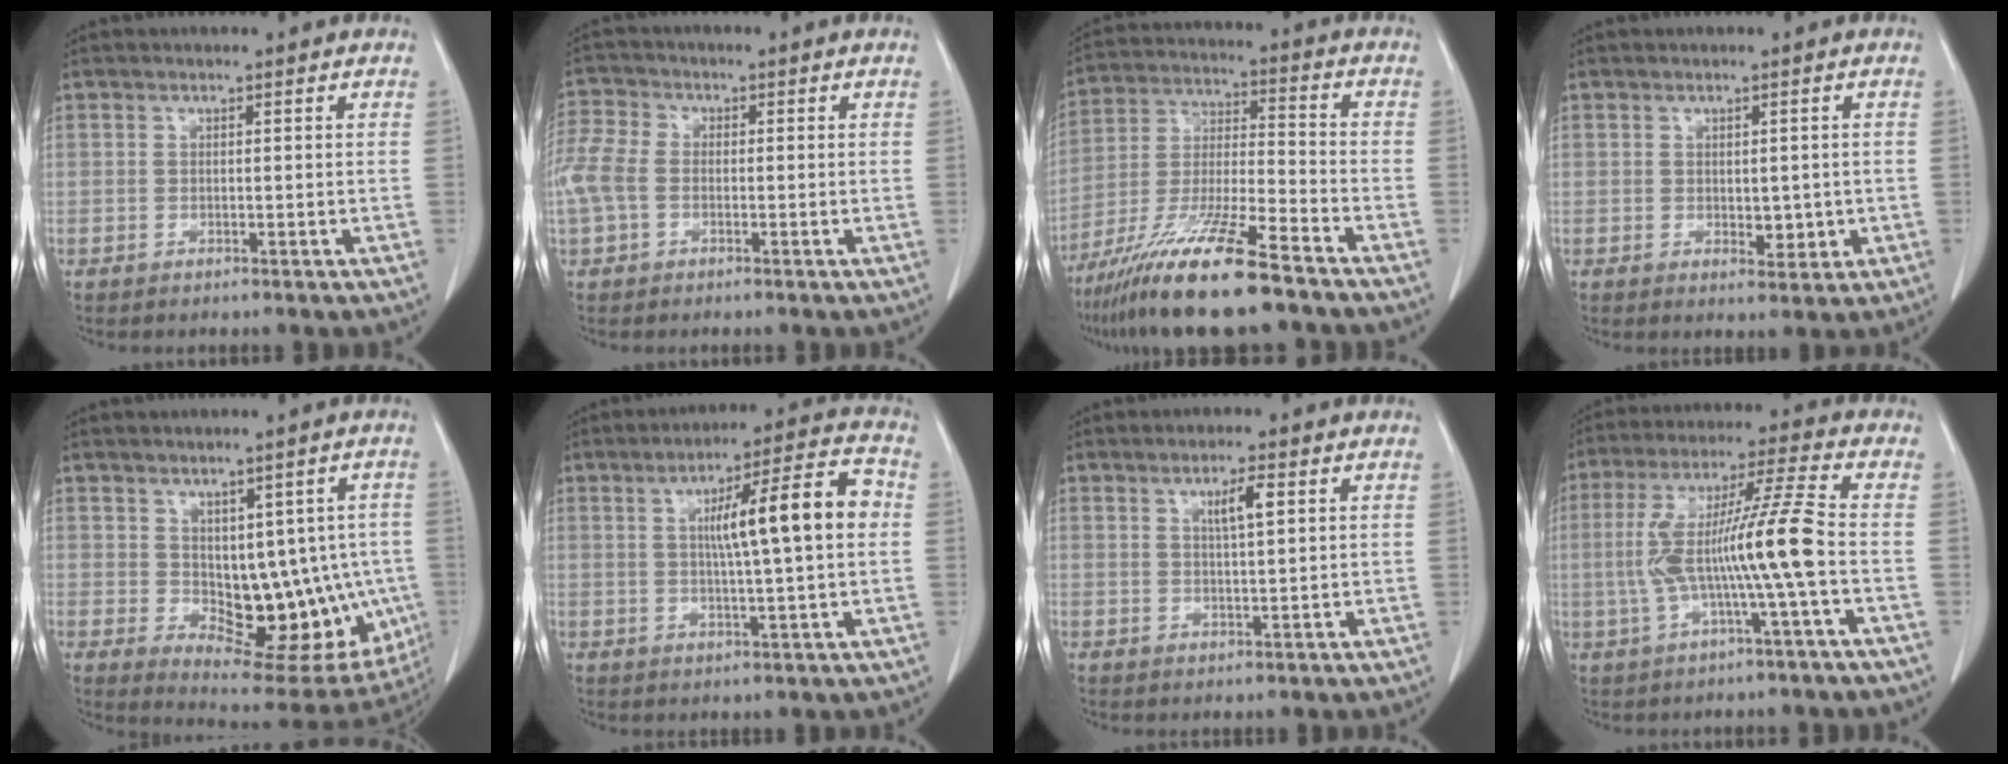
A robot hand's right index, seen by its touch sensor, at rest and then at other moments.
{"total": 12.4, "force": [-1.4, 9.7, 7.7], "torque": [-0.241, 0.025, -0.027]}
{"total": 16.0, "force": [-11.6, 0.8, 11.0], "torque": [-0.227, -0.034, -0.214]}
{"total": 3.0, "force": [-0.3, 1.7, 2.4], "torque": [-0.029, -0.004, 0.005]}
{"total": 15.7, "force": [-1.5, 8.4, 13.2], "torque": [-0.156, 0.001, 0.005]}
{"total": 12.1, "force": [1.6, 0.8, 12.0], "torque": [-0.180, 0.021, 0.022]}
{"total": 3.5, "force": [1.4, 0.3, 3.2], "torque": [-0.053, -0.001, 0.023]}
{"total": 12.6, "force": [-1.8, -0.9, 12.4], "torque": [-0.243, 0.018, -0.037]}